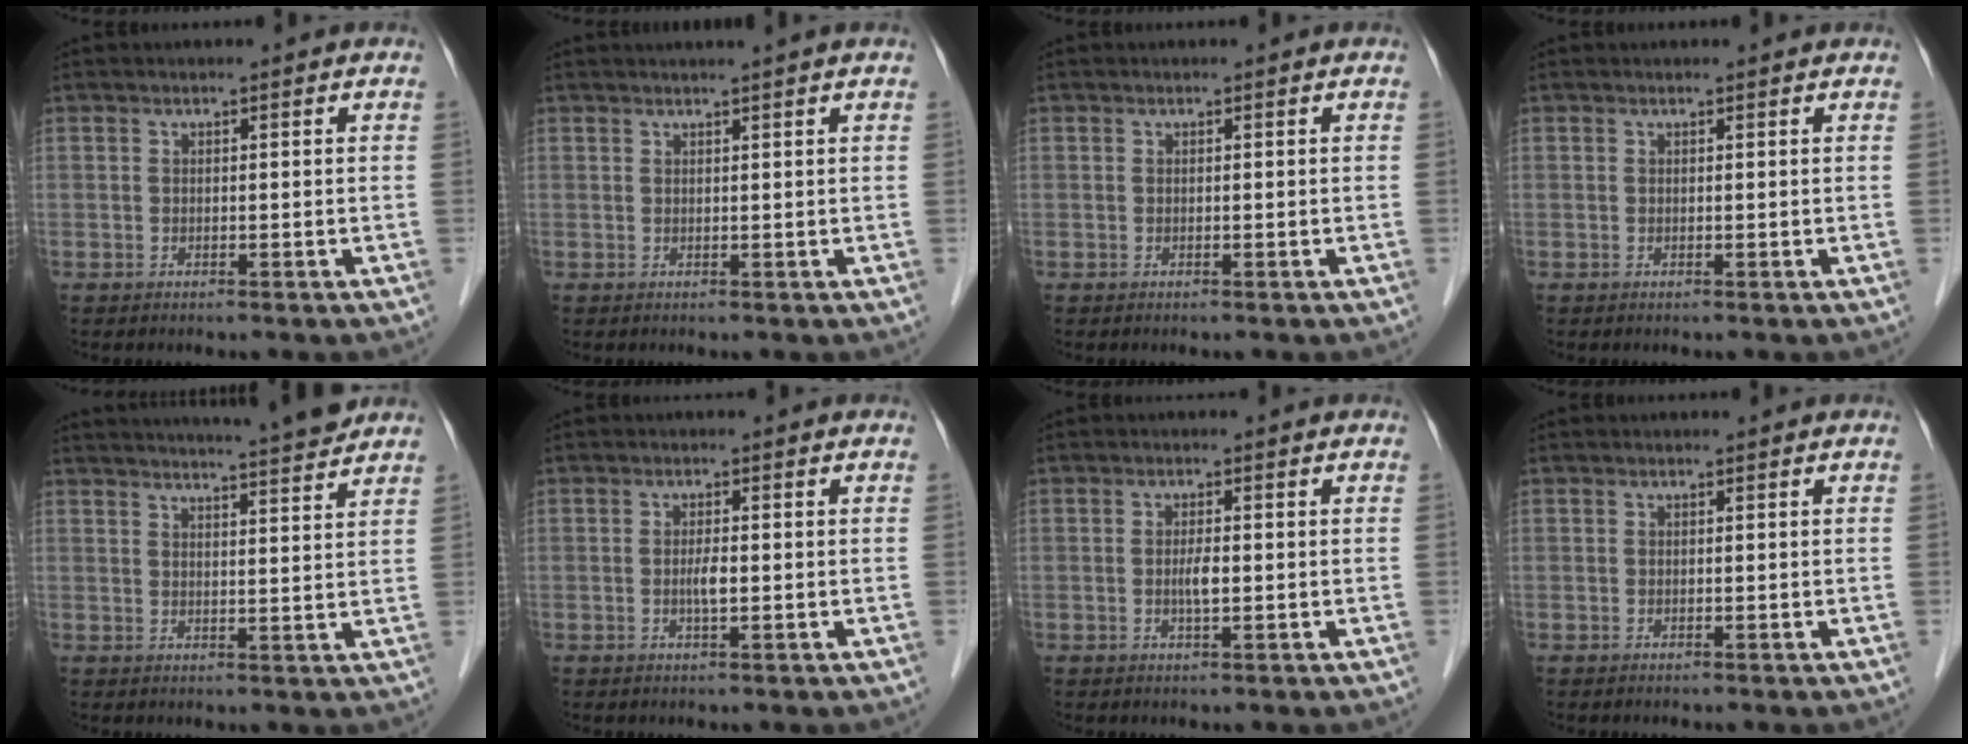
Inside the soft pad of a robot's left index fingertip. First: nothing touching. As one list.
[{"total": 2.5, "force": [2.1, -0.7, 1.1], "torque": [-0.013, 0.010, 0.033]}, {"total": 0.0}, {"total": 0.9, "force": [0.9, 0.1, 0.2], "torque": [-0.008, 0.006, 0.009]}, {"total": 13.3, "force": [12.2, -0.2, 5.3], "torque": [-0.086, 0.001, 0.156]}, {"total": 1.8, "force": [-0.2, 0.3, 1.8], "torque": [-0.037, 0.000, -0.004]}, {"total": 2.0, "force": [-0.2, 0.4, 2.0], "torque": [-0.041, 0.000, -0.004]}, {"total": 0.0}]